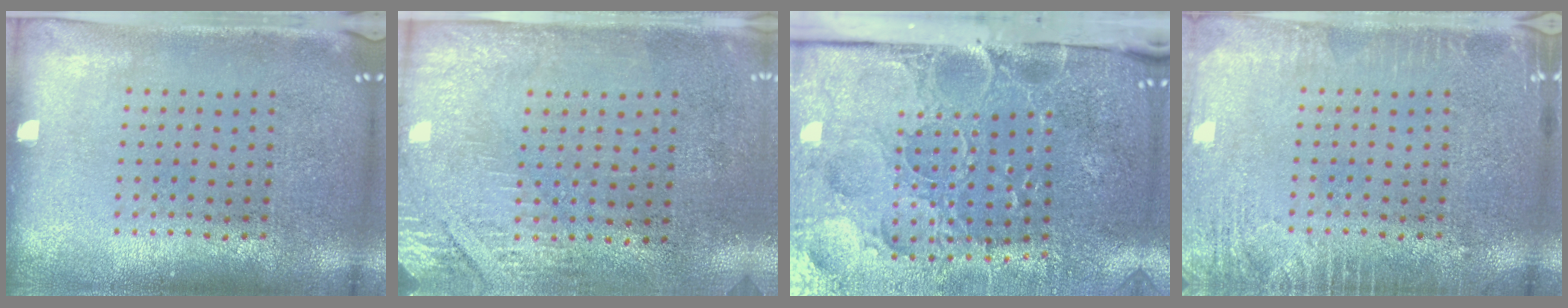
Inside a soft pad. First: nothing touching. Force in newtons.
{"total": 2.9, "press": 2.5, "slide": 1.5}
{"total": 5.2, "press": 4.1, "slide": 3.2}
{"total": 2.7, "press": 2.7, "slide": 0.4}